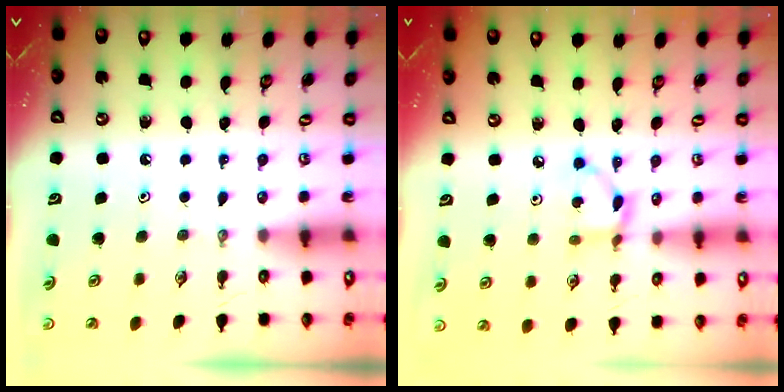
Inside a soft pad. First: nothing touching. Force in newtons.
{"total": 4.7, "press": 4.7, "slide": 0.3}